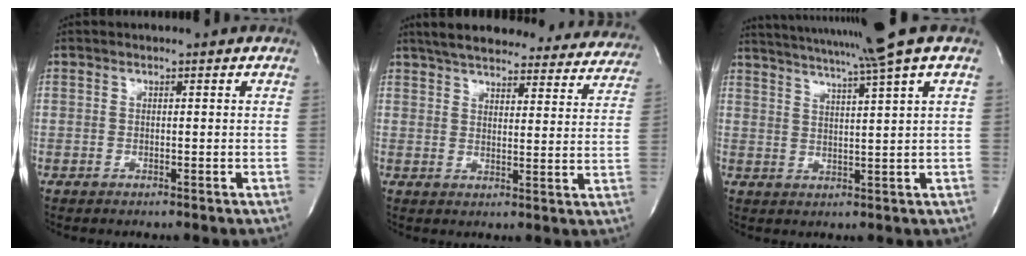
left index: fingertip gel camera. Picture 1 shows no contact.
{"total": 29.6, "force": [26.6, 6.9, 11.0], "torque": [-0.177, -0.027, 0.319]}
{"total": 12.7, "force": [10.0, -2.4, 7.4], "torque": [-0.130, -0.017, 0.138]}